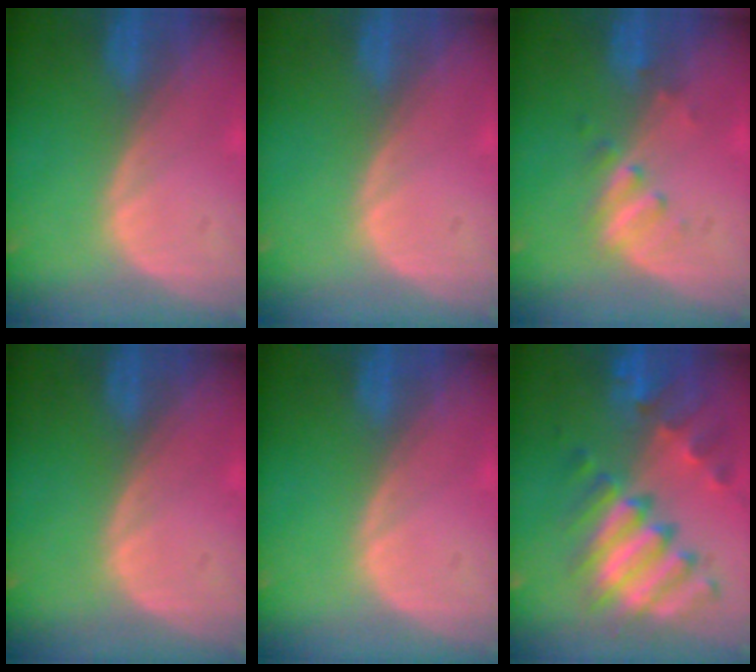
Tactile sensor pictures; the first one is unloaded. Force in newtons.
{"total": 0.0}
{"total": 2.7, "press": 2.7, "slide": 0.5}
{"total": 0.0}
{"total": 0.0}
{"total": 11.6, "press": 10.0, "slide": 6.0}